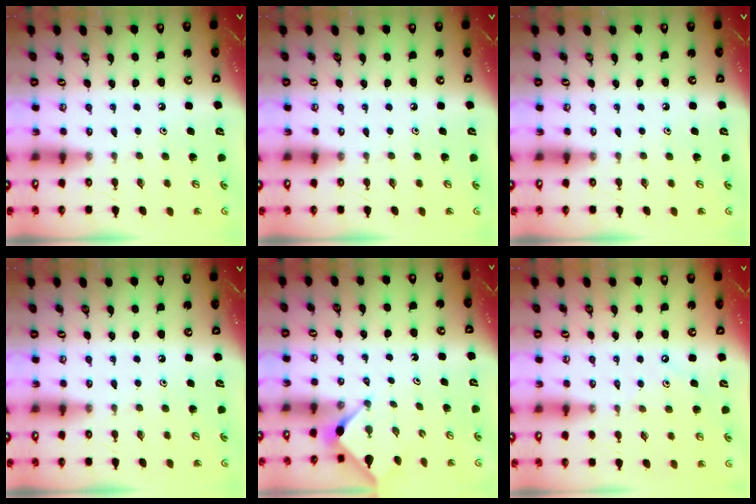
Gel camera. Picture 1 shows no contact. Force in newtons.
{"total": 0.0}
{"total": 0.0}
{"total": 0.0}
{"total": 2.9, "press": 2.9, "slide": 0.2}
{"total": 2.1, "press": 2.0, "slide": 0.3}